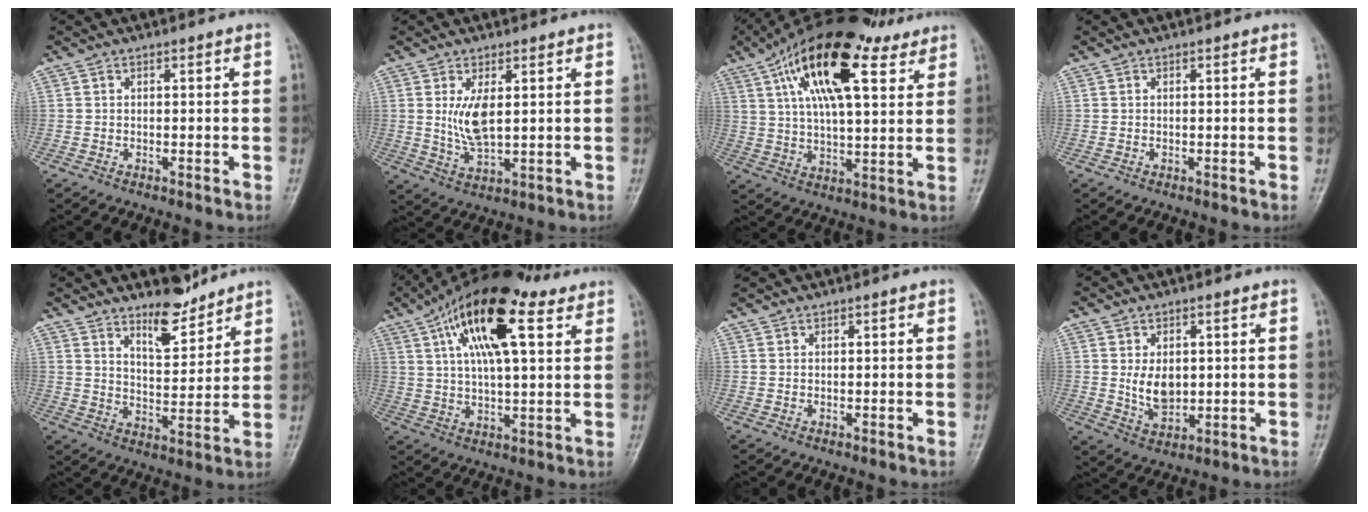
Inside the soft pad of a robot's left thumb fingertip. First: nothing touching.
{"total": 5.9, "force": [1.4, 2.5, 5.1], "torque": [-0.095, -0.018, 0.036]}
{"total": 21.0, "force": [10.8, 8.1, 16.0], "torque": [-0.254, -0.010, 0.181]}
{"total": 0.0}
{"total": 7.2, "force": [6.1, 2.4, 2.9], "torque": [-0.031, -0.057, 0.108]}
{"total": 16.9, "force": [8.0, 6.1, 13.6], "torque": [-0.213, 0.004, 0.130]}
{"total": 1.2, "force": [1.2, 0.1, 0.3], "torque": [-0.006, 0.013, 0.026]}
{"total": 5.8, "force": [0.9, 3.9, 4.2], "torque": [-0.056, -0.016, 0.029]}